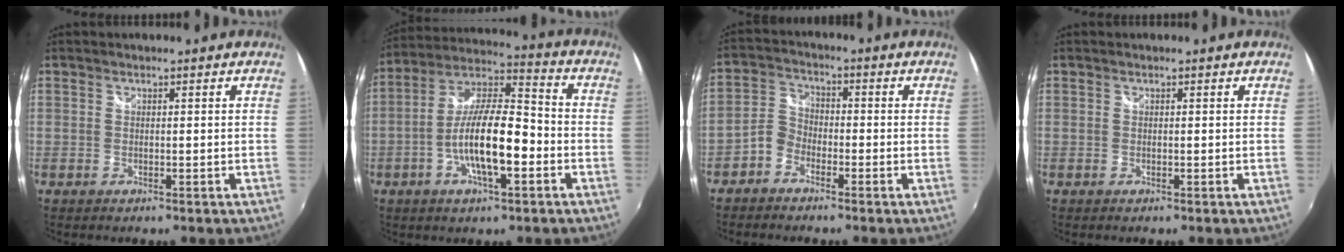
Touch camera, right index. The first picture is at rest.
{"total": 14.4, "force": [-4.2, 4.1, 13.1], "torque": [-0.252, 0.003, -0.077]}
{"total": 4.4, "force": [-2.9, 3.0, 1.4], "torque": [-0.028, 0.017, -0.063]}
{"total": 0.0}